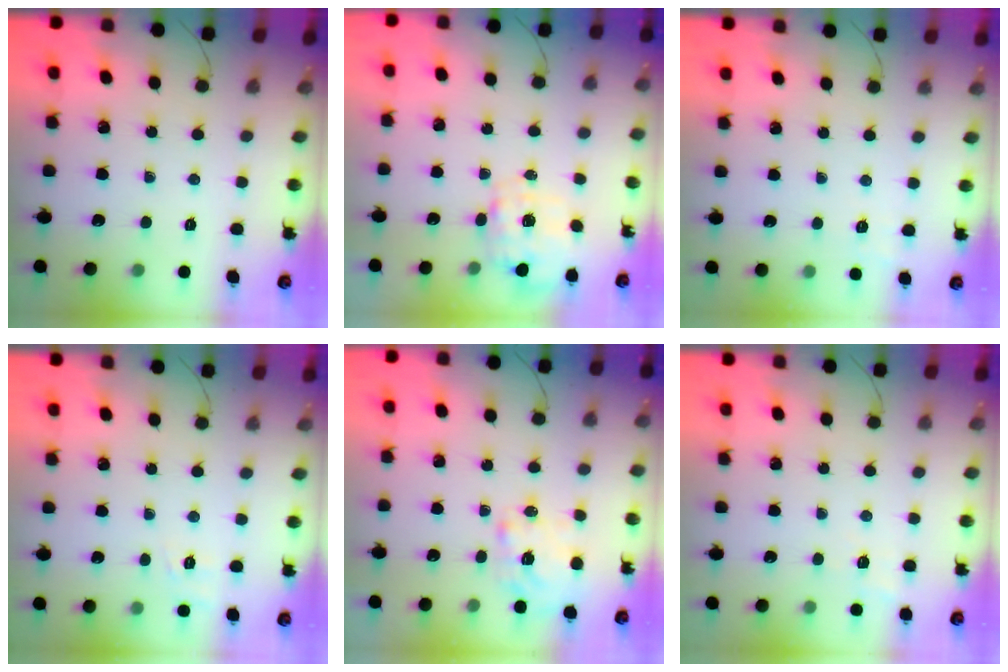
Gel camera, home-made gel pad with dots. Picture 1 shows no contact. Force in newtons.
{"total": 2.9, "press": 2.7, "slide": 0.9}
{"total": 1.5, "press": 0.4, "slide": 1.4}
{"total": 2.0, "press": 0.9, "slide": 1.8}
{"total": 2.4, "press": 2.4, "slide": 0.3}
{"total": 6.4, "press": 6.1, "slide": 2.1}